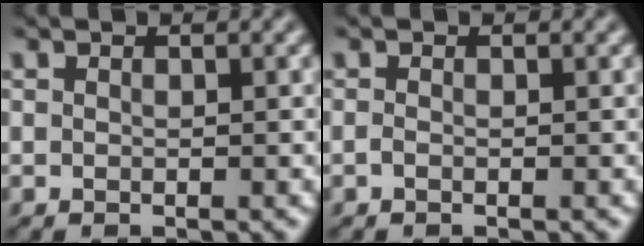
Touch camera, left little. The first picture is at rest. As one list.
[{"total": 0.6, "force": [-0.3, 0.3, 0.4], "torque": [-0.012, 0.000, -0.005]}]